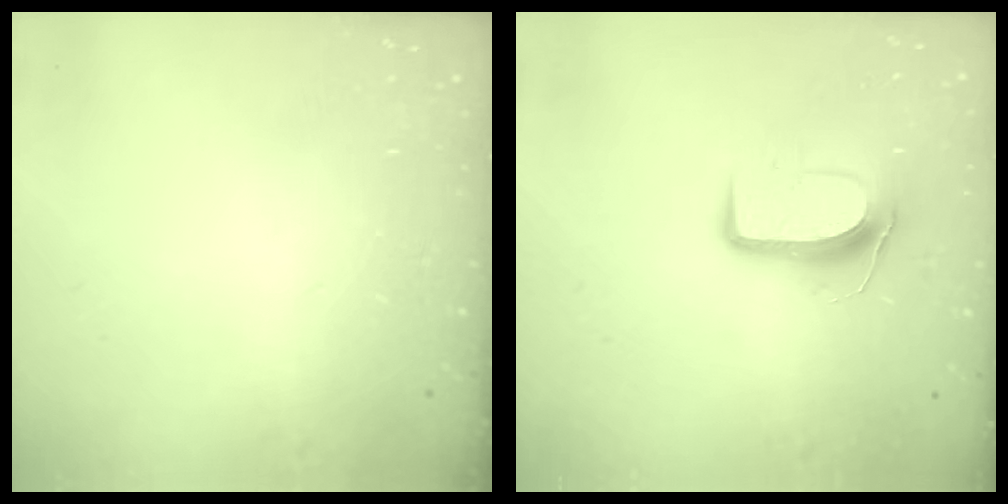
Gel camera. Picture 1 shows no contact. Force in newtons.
{"total": 9.1, "press": 9.0, "slide": 1.1}